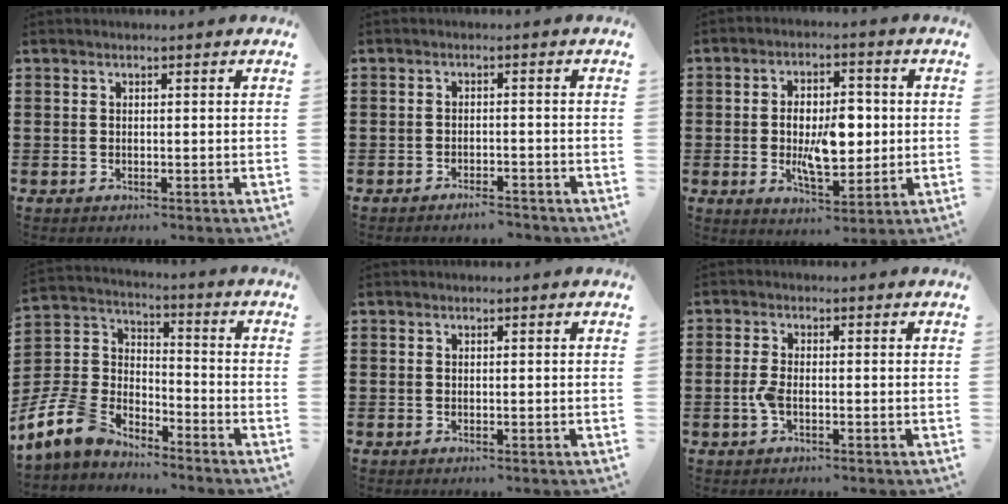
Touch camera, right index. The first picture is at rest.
{"total": 2.1, "force": [-2.0, 0.2, 0.4], "torque": [-0.011, 0.002, -0.041]}
{"total": 8.5, "force": [-0.3, 4.3, 7.3], "torque": [-0.121, -0.003, -0.012]}
{"total": 7.6, "force": [-5.9, 4.0, 2.5], "torque": [-0.096, 0.002, -0.128]}
{"total": 0.0}
{"total": 2.6, "force": [-0.9, 1.0, 2.2], "torque": [-0.062, -0.007, -0.022]}